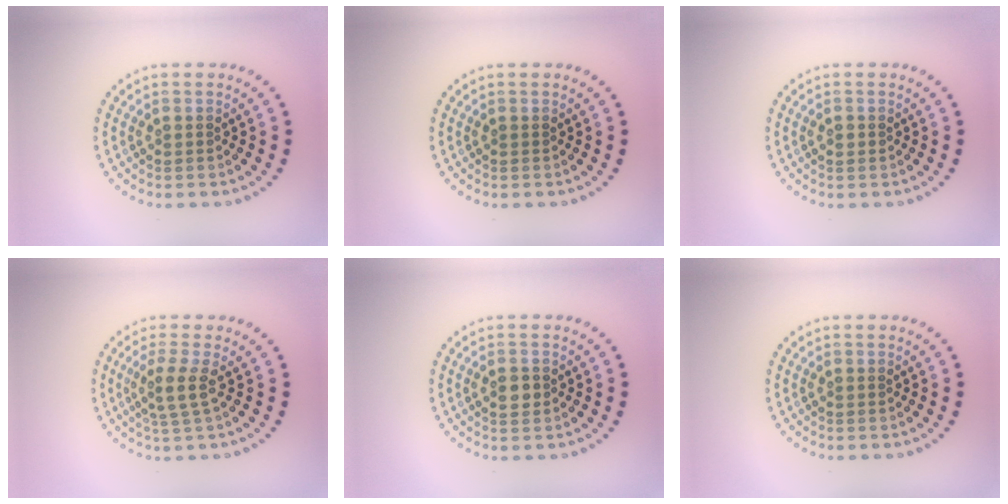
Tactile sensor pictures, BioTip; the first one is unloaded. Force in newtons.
{"total": 0.0}
{"total": 1.1, "press": 1.1, "slide": 0.2}
{"total": 2.2, "press": 1.6, "slide": 1.5}
{"total": 1.5, "press": 1.5, "slide": 0.3}
{"total": 0.0}